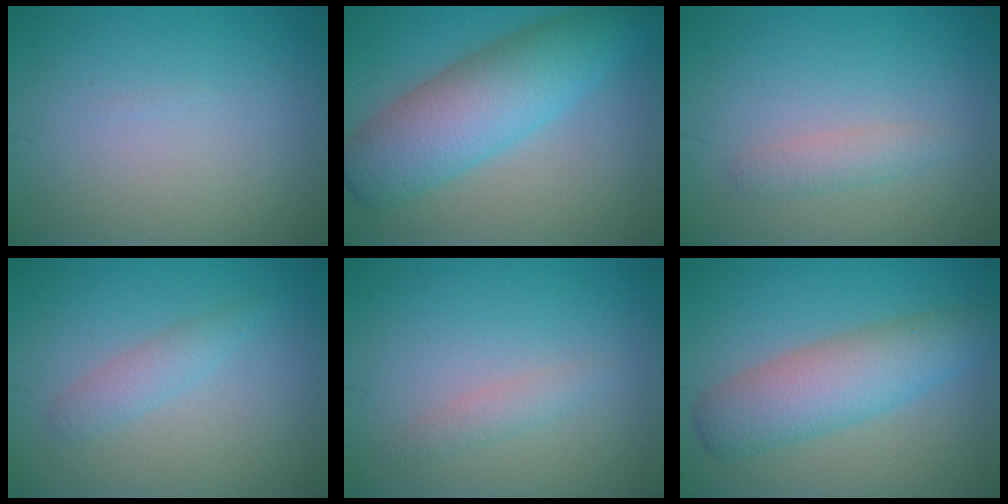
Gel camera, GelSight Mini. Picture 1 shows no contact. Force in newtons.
{"total": 6.5, "press": 6.5, "slide": 0.2}
{"total": 1.6, "press": 1.6, "slide": 0.0}
{"total": 1.7, "press": 1.7, "slide": 0.1}
{"total": 1.3, "press": 1.3, "slide": 0.0}
{"total": 5.8, "press": 5.8, "slide": 0.2}